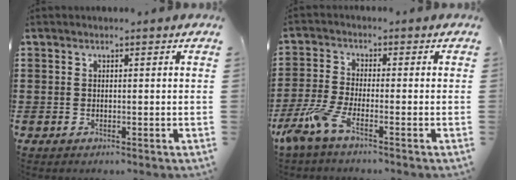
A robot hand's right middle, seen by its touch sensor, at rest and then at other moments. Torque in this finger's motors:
{"motor_torque": [1.30, -0.84, 0.49, 0.11]}